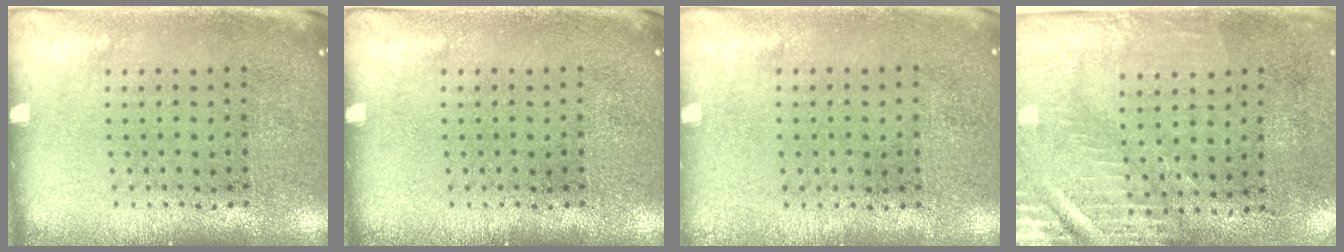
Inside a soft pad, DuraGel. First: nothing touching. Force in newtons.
{"total": 0.0}
{"total": 0.0}
{"total": 3.0, "press": 2.5, "slide": 1.6}